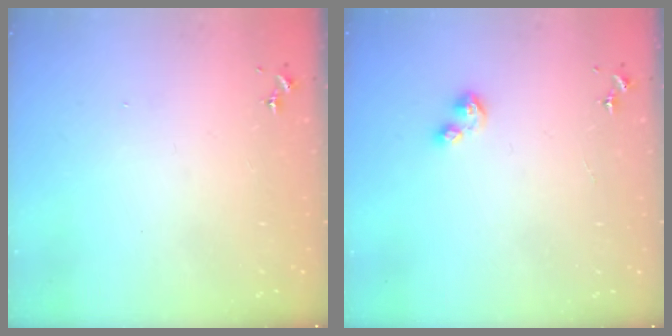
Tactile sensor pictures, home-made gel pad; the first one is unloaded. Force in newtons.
{"total": 4.2, "press": 4.1, "slide": 0.7}